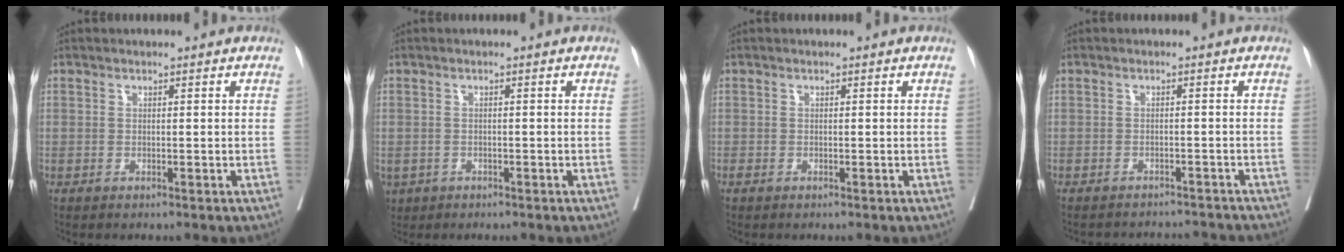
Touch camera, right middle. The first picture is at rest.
{"total": 4.2, "force": [-2.3, 3.1, 1.6], "torque": [-0.044, -0.003, -0.033]}
{"total": 0.0}
{"total": 9.4, "force": [-9.1, 1.3, 1.5], "torque": [-0.021, 0.010, -0.104]}